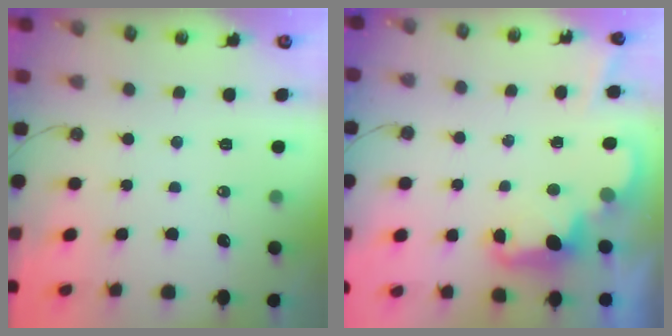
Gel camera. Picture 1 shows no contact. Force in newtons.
{"total": 2.4, "press": 2.3, "slide": 0.5}